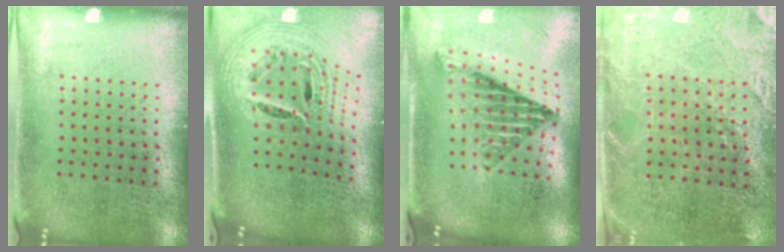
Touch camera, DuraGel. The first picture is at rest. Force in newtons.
{"total": 2.5, "press": 1.8, "slide": 1.8}
{"total": 1.3, "press": 1.1, "slide": 0.7}
{"total": 3.0, "press": 2.7, "slide": 1.2}